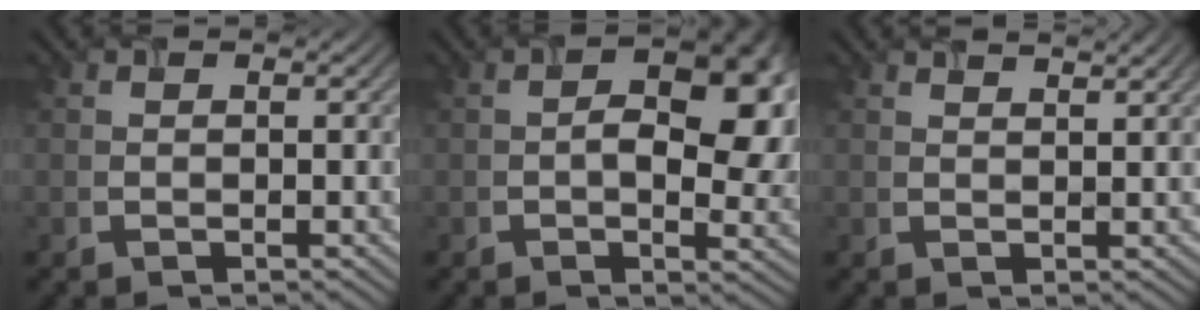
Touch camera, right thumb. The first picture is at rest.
{"total": 9.6, "force": [0.6, 5.3, 7.9], "torque": [-0.090, 0.002, 0.003]}
{"total": 1.9, "force": [1.7, 0.0, 0.8], "torque": [-0.009, 0.002, 0.028]}